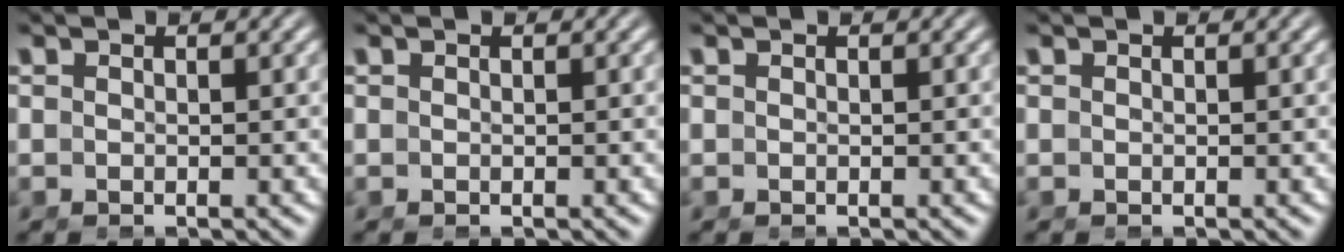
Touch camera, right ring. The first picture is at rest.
{"total": 0.0}
{"total": 0.0}
{"total": 0.0}